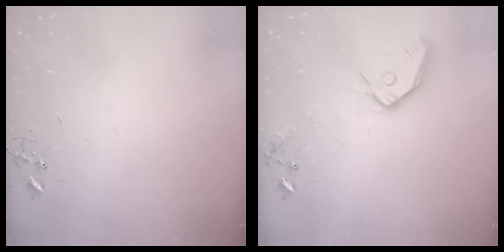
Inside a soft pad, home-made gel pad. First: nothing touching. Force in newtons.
{"total": 13.4, "press": 13.2, "slide": 1.8}